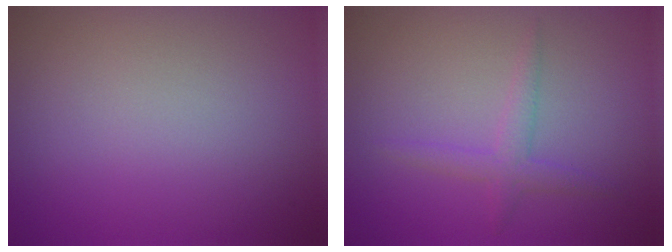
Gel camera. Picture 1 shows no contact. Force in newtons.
{"total": 1.9, "press": 1.9, "slide": 0.1}